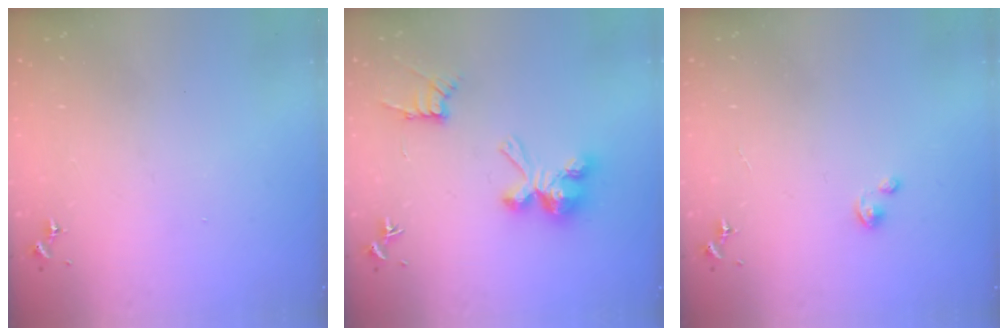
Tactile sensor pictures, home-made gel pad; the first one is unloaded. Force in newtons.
{"total": 10.5, "press": 10.5, "slide": 0.5}
{"total": 1.8, "press": 1.8, "slide": 0.2}